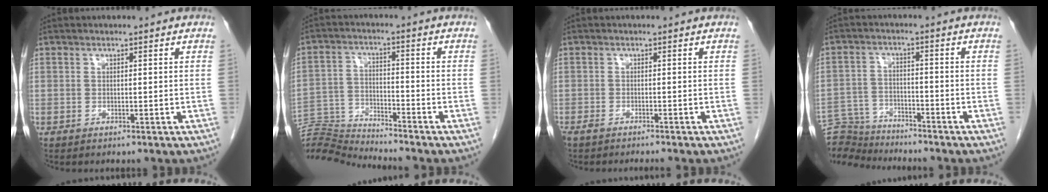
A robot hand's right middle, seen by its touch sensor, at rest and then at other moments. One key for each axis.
{"total": 10.1, "fx": -10.0, "fy": -1.6, "fz": 0.0, "tx": -0.003, "ty": 0.010, "tz": -0.190}
{"total": 3.3, "fx": -2.9, "fy": 0.3, "fz": 1.6, "tx": -0.024, "ty": -0.007, "tz": -0.041}
{"total": 9.0, "fx": -9.0, "fy": 1.0, "fz": 0.2, "tx": -0.010, "ty": 0.007, "tz": -0.164}